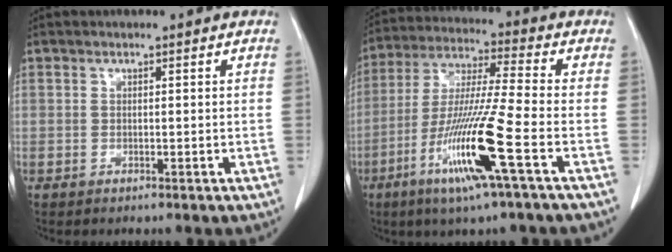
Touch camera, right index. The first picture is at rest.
{"total": 14.6, "force": [-6.0, -1.1, 13.2], "torque": [-0.271, -0.023, -0.118]}